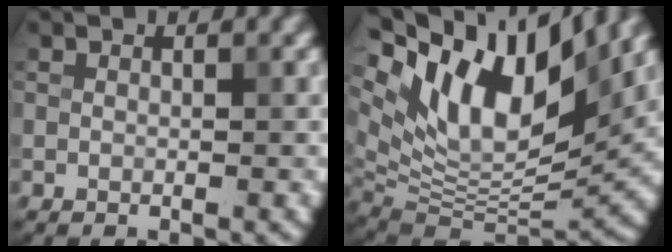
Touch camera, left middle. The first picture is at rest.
{"total": 14.6, "force": [7.3, 6.6, 10.7], "torque": [-0.200, 0.032, 0.125]}